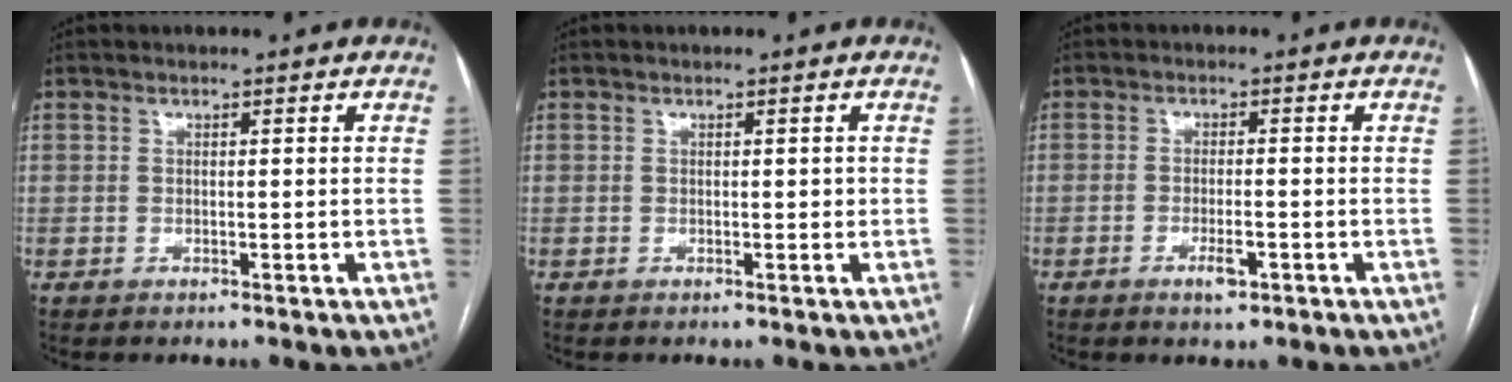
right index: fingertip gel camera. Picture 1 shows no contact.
{"total": 0.8, "force": [0.1, 0.4, 0.6], "torque": [-0.006, 0.001, 0.001]}
{"total": 2.8, "force": [-1.4, 0.7, 2.3], "torque": [-0.040, 0.001, -0.018]}